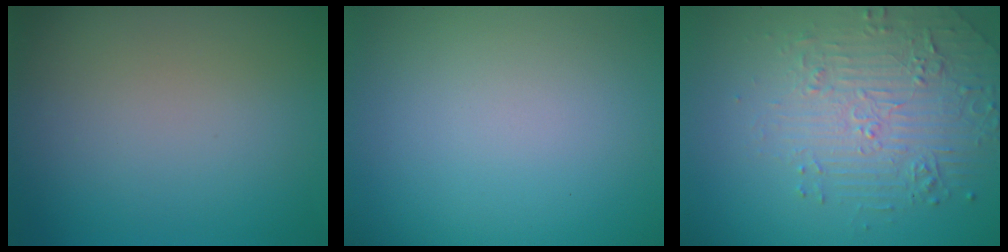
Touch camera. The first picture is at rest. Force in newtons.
{"total": 0.0}
{"total": 4.8, "press": 3.7, "slide": 3.1}